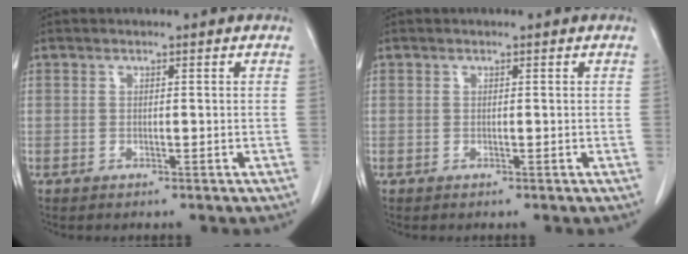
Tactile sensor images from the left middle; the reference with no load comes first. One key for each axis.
{"total": 0.0}